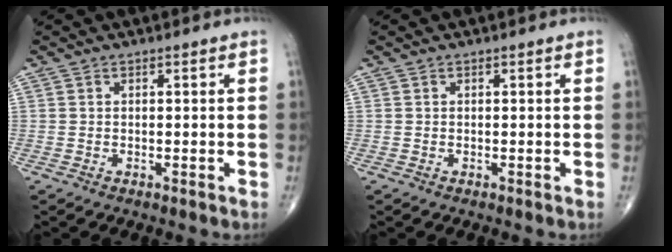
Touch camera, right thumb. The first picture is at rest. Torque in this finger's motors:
{"motor_torque": [0.00, 0.00, 0.00, 0.00, 0.00]}